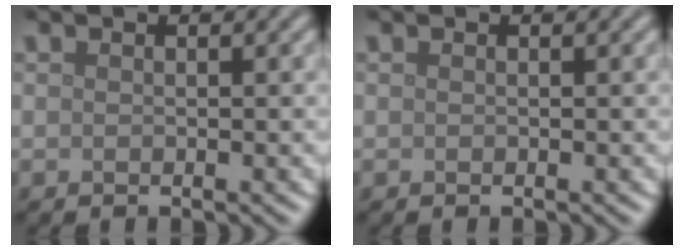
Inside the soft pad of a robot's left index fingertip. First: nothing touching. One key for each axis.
{"total": 0.0}